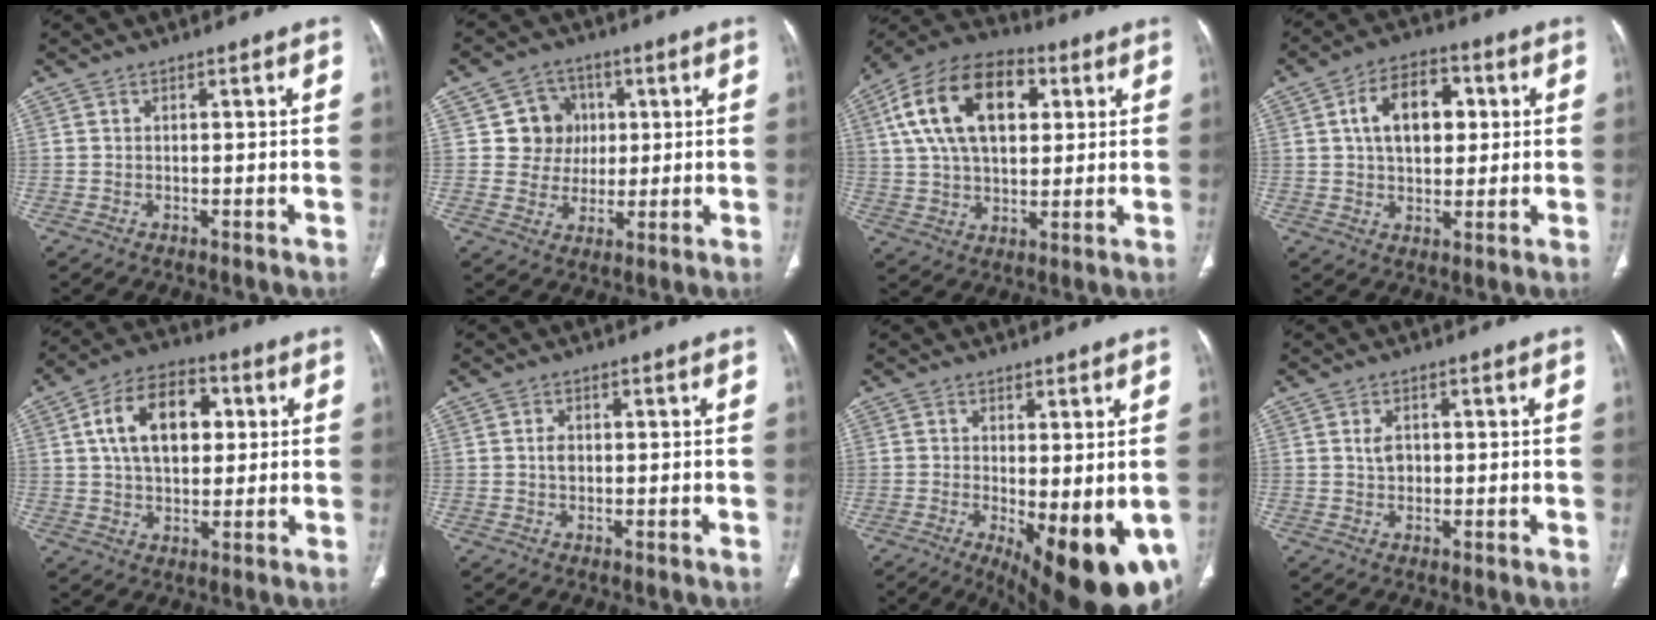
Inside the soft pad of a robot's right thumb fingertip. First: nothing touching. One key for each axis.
{"total": 8.3, "fx": 1.8, "fy": 7.9, "fz": 1.8, "tx": 0.015, "ty": 0.005, "tz": 0.028}
{"total": 20.3, "fx": 5.9, "fy": 12.1, "fz": 15.2, "tx": -0.253, "ty": 0.007, "tz": 0.095}
{"total": 11.9, "fx": 2.6, "fy": 7.5, "fz": 8.8, "tx": -0.116, "ty": 0.008, "tz": 0.038}
{"total": 14.4, "fx": 3.3, "fy": 9.1, "fz": 10.7, "tx": -0.154, "ty": 0.008, "tz": 0.050}
{"total": 2.0, "fx": 0.2, "fy": 1.3, "fz": 1.4, "tx": -0.023, "ty": 0.001, "tz": 0.003}
{"total": 16.5, "fx": -5.0, "fy": 5.9, "fz": 14.6, "tx": -0.164, "ty": -0.025, "tz": -0.051}
{"total": 2.5, "fx": 0.4, "fy": 1.8, "fz": 1.7, "tx": -0.025, "ty": 0.001, "tz": 0.009}